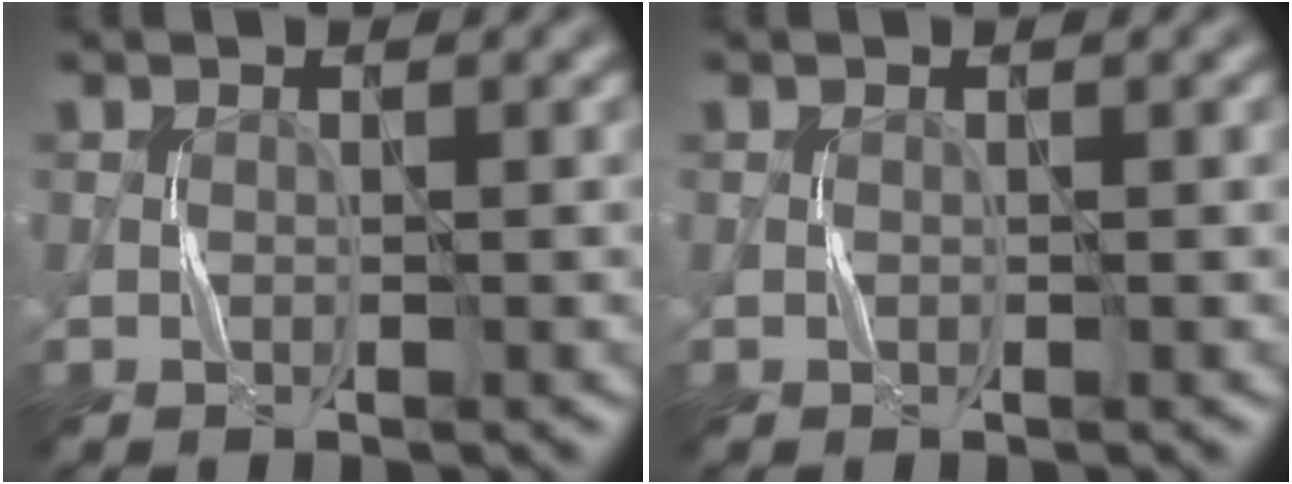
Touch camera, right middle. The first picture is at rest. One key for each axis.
{"total": 0.0}